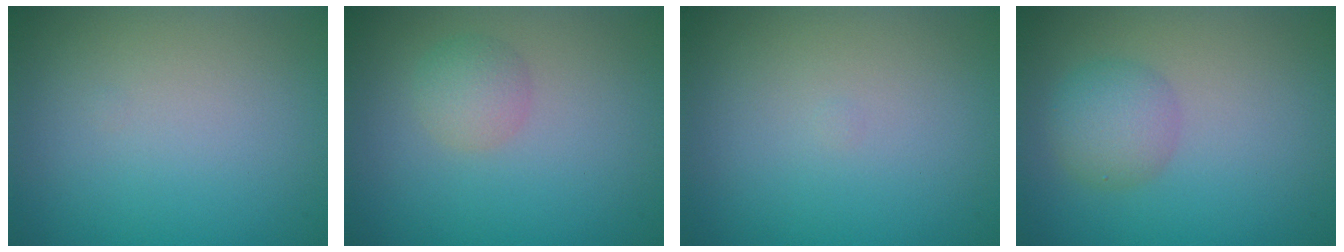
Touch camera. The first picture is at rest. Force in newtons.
{"total": 2.0, "press": 2.0, "slide": 0.0}
{"total": 0.0}
{"total": 2.8, "press": 2.8, "slide": 0.1}